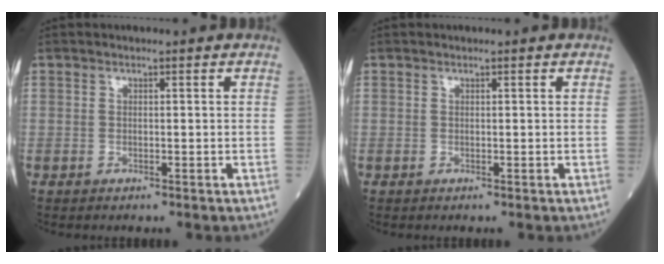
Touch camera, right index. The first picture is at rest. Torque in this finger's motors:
{"motor_torque": [-0.02, 0.00, -0.03, 0.00]}